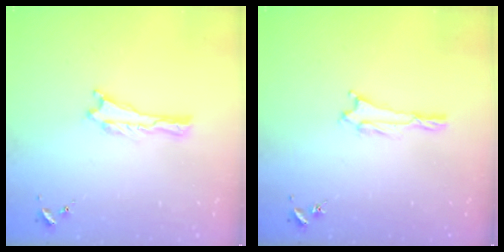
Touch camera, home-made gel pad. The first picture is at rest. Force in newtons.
{"total": 1.0, "press": 1.0, "slide": 0.1}